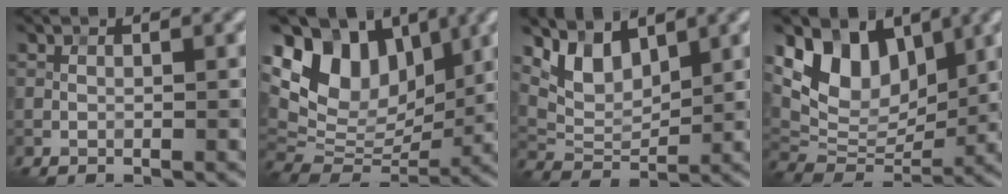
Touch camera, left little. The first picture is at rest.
{"total": 10.5, "force": [4.2, 7.4, 6.1], "torque": [-0.116, 0.006, 0.079]}
{"total": 4.1, "force": [2.7, 2.1, 2.3], "torque": [-0.051, -0.010, 0.054]}
{"total": 8.3, "force": [4.0, 5.4, 4.9], "torque": [-0.083, -0.008, 0.066]}